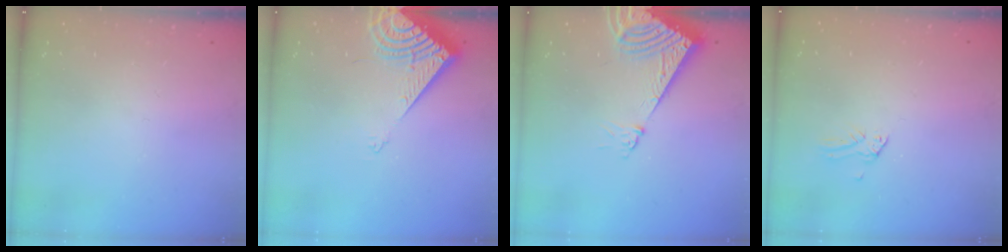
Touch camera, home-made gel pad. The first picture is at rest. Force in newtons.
{"total": 9.0, "press": 8.9, "slide": 1.3}
{"total": 8.8, "press": 8.7, "slide": 1.1}
{"total": 0.0}